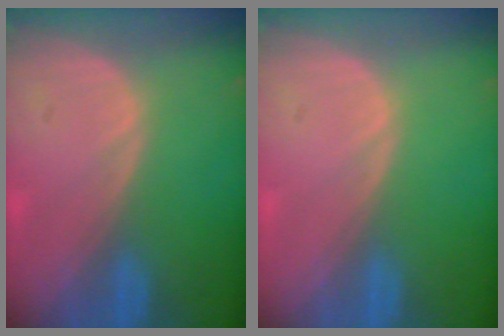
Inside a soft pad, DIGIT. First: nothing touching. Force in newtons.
{"total": 0.0}